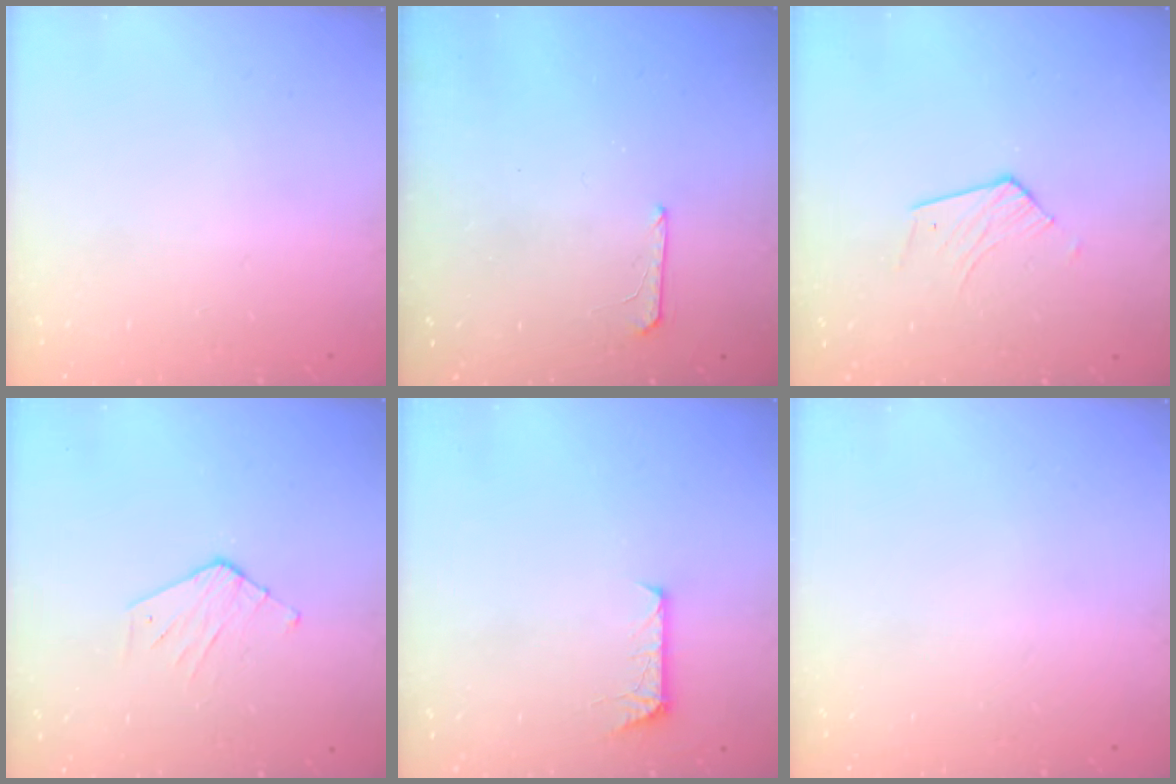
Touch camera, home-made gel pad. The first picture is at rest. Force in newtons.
{"total": 5.1, "press": 5.1, "slide": 0.4}
{"total": 5.8, "press": 5.8, "slide": 0.5}
{"total": 3.0, "press": 3.0, "slide": 0.3}
{"total": 7.6, "press": 7.6, "slide": 0.7}
{"total": 0.0}